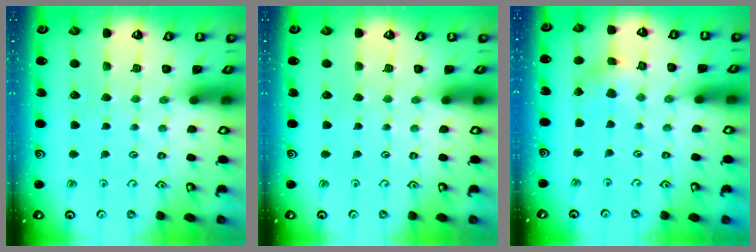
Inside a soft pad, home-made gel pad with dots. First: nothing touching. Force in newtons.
{"total": 0.0}
{"total": 2.0, "press": 2.0, "slide": 0.3}